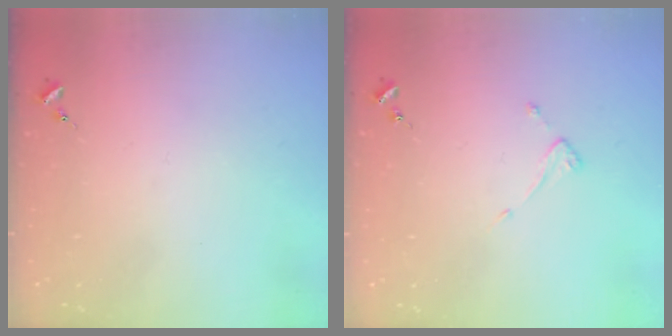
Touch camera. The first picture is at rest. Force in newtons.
{"total": 3.6, "press": 3.6, "slide": 0.2}